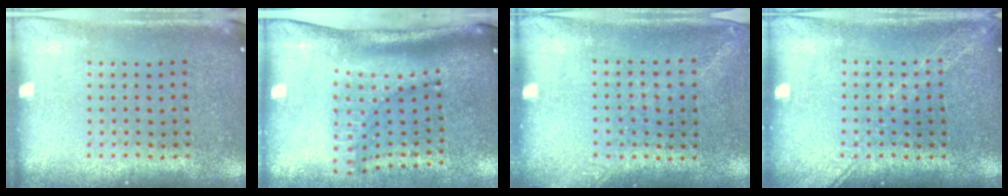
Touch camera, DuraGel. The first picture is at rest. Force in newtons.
{"total": 2.0, "press": 1.5, "slide": 1.3}
{"total": 1.4, "press": 1.1, "slide": 0.9}
{"total": 2.4, "press": 2.3, "slide": 0.4}